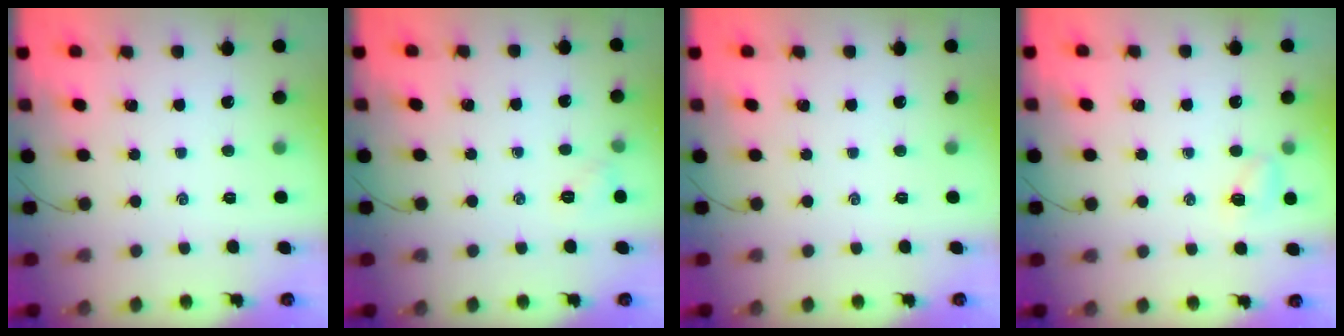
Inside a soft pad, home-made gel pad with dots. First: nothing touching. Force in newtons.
{"total": 3.8, "press": 3.6, "slide": 1.1}
{"total": 0.0}
{"total": 5.3, "press": 5.1, "slide": 1.3}